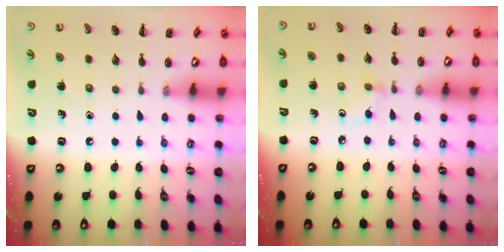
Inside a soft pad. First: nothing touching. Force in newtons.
{"total": 2.3, "press": 2.1, "slide": 0.9}